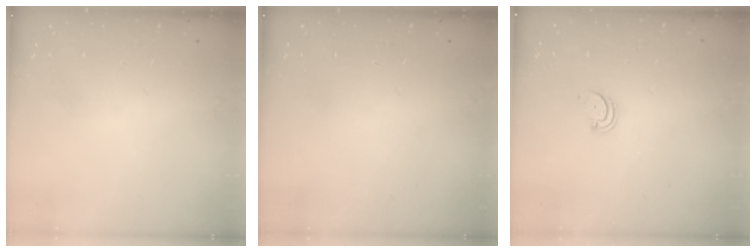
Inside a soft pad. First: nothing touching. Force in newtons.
{"total": 0.0}
{"total": 1.9, "press": 1.9, "slide": 0.2}